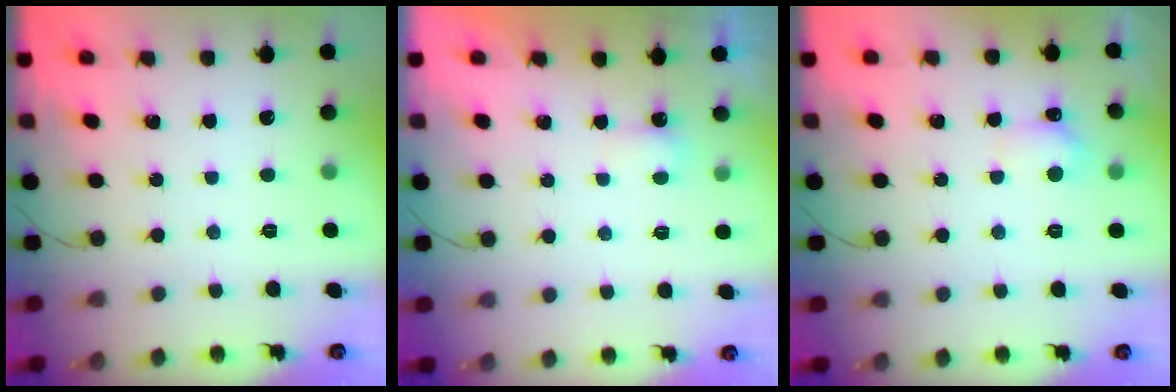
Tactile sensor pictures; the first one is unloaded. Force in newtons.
{"total": 2.8, "press": 2.7, "slide": 0.7}
{"total": 5.5, "press": 5.2, "slide": 1.5}